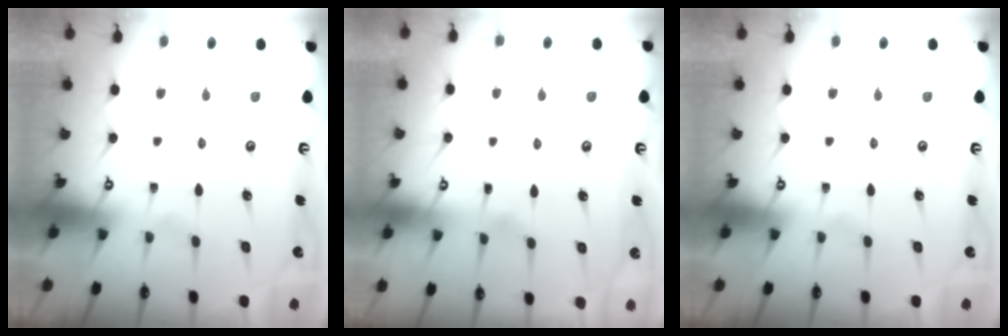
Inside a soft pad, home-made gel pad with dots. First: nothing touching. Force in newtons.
{"total": 1.8, "press": 1.8, "slide": 0.3}
{"total": 0.0}